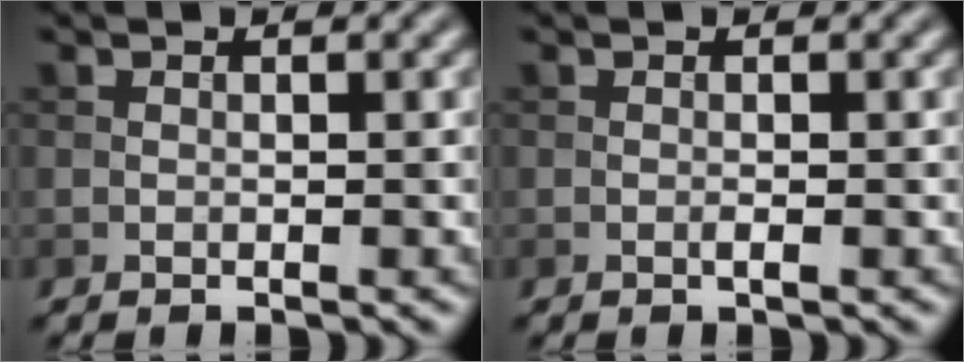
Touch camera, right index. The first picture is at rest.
{"total": 0.5, "force": [-0.2, 0.1, 0.5], "torque": [-0.012, -0.002, -0.005]}